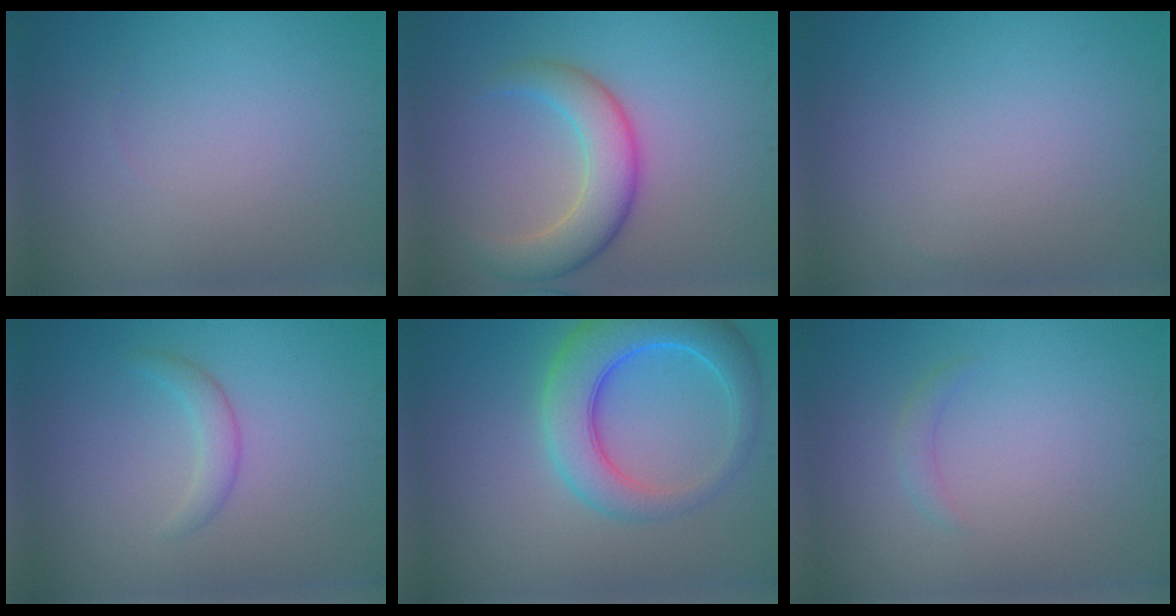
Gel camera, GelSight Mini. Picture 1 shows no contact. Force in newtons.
{"total": 5.1, "press": 5.1, "slide": 0.2}
{"total": 0.0}
{"total": 1.7, "press": 1.7, "slide": 0.2}
{"total": 6.7, "press": 6.7, "slide": 0.4}
{"total": 1.0, "press": 1.0, "slide": 0.1}